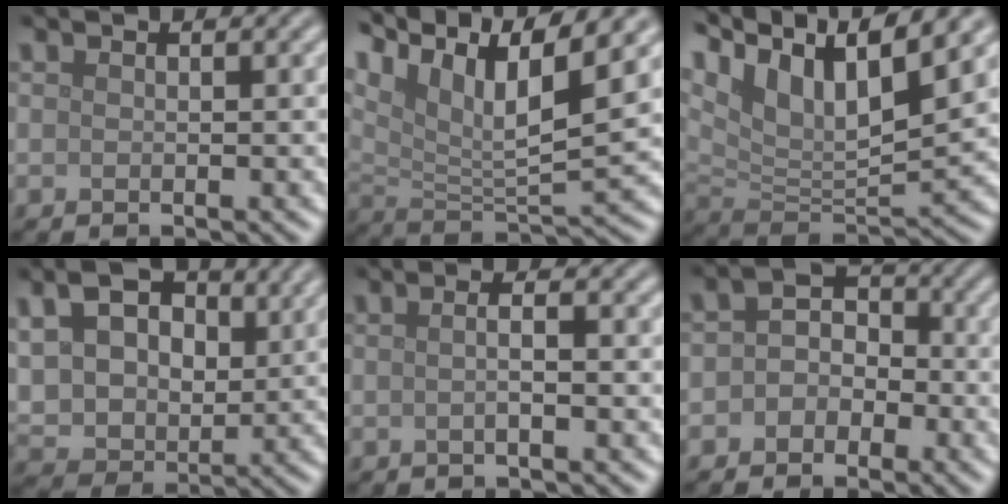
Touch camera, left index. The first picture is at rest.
{"total": 11.4, "force": [7.2, 3.7, 8.0], "torque": [-0.162, 0.011, 0.132]}
{"total": 12.2, "force": [8.1, 4.3, 8.1], "torque": [-0.161, 0.022, 0.142]}
{"total": 8.8, "force": [3.3, 5.9, 5.7], "torque": [-0.131, 0.010, 0.053]}
{"total": 2.3, "force": [0.2, 0.9, 2.1], "torque": [-0.014, -0.002, -0.016]}
{"total": 2.8, "force": [-1.2, 2.3, 1.2], "torque": [0.002, 0.013, -0.034]}